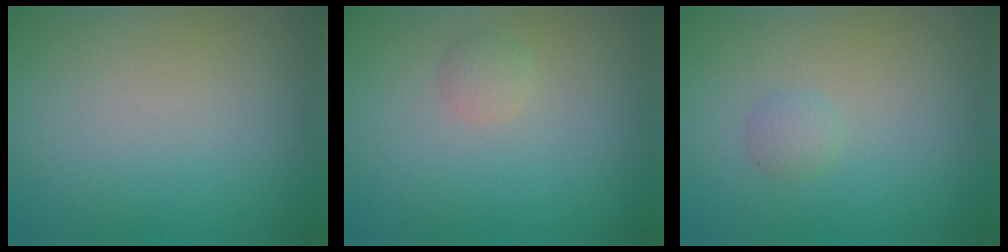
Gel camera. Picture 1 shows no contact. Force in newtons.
{"total": 1.1, "press": 1.1, "slide": 0.0}
{"total": 1.0, "press": 1.0, "slide": 0.1}